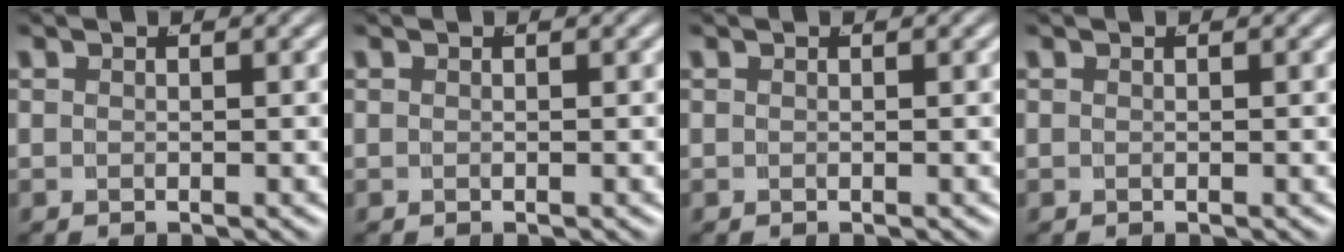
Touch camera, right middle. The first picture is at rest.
{"total": 0.0}
{"total": 0.0}
{"total": 0.0}